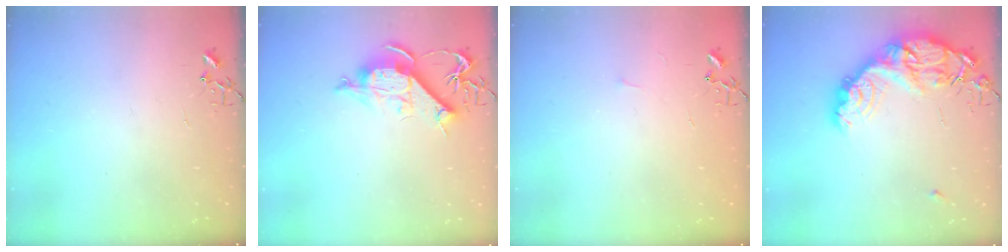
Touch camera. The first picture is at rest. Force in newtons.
{"total": 10.4, "press": 10.3, "slide": 0.8}
{"total": 2.7, "press": 2.6, "slide": 0.4}
{"total": 19.0, "press": 18.9, "slide": 1.7}